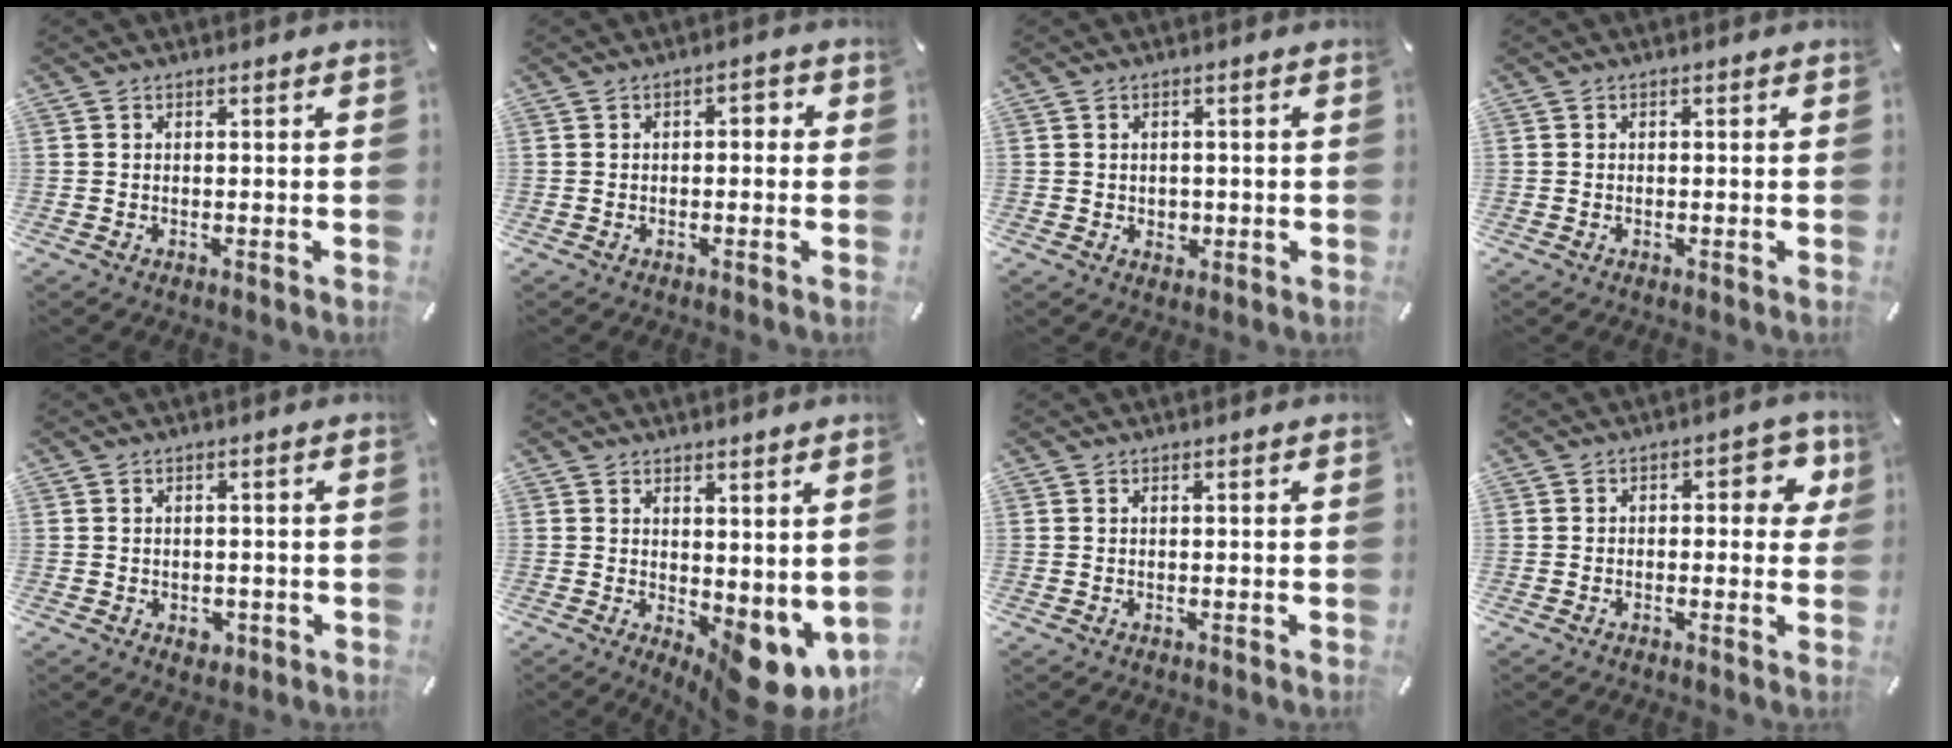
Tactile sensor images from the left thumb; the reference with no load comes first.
{"total": 2.3, "force": [-1.2, 1.2, 1.5], "torque": [-0.029, 0.013, -0.027]}
{"total": 2.1, "force": [-0.1, 1.9, 0.8], "torque": [-0.009, 0.001, -0.006]}
{"total": 0.5, "force": [-0.4, 0.3, 0.2], "torque": [-0.005, -0.001, -0.007]}
{"total": 2.9, "force": [-1.1, 2.3, 1.5], "torque": [-0.025, 0.005, -0.018]}
{"total": 8.0, "force": [-1.5, 4.9, 6.1], "torque": [-0.043, -0.013, -0.013]}
{"total": 0.0}
{"total": 6.2, "force": [0.6, 3.7, 5.0], "torque": [-0.057, 0.003, 0.000]}